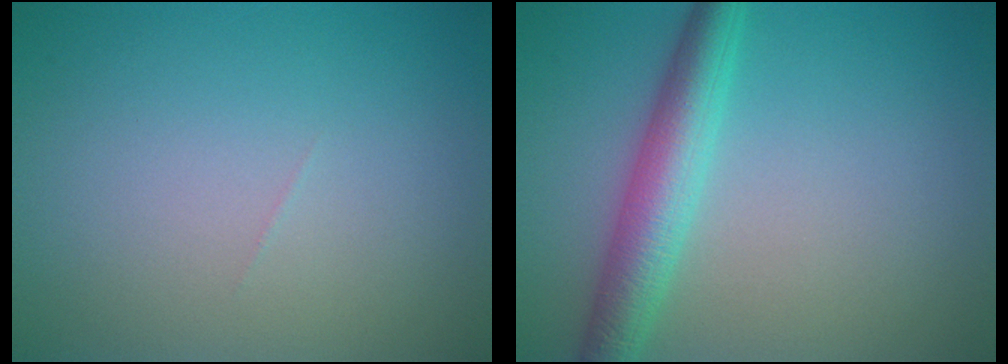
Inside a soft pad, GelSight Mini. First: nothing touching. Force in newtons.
{"total": 4.6, "press": 4.6, "slide": 0.1}